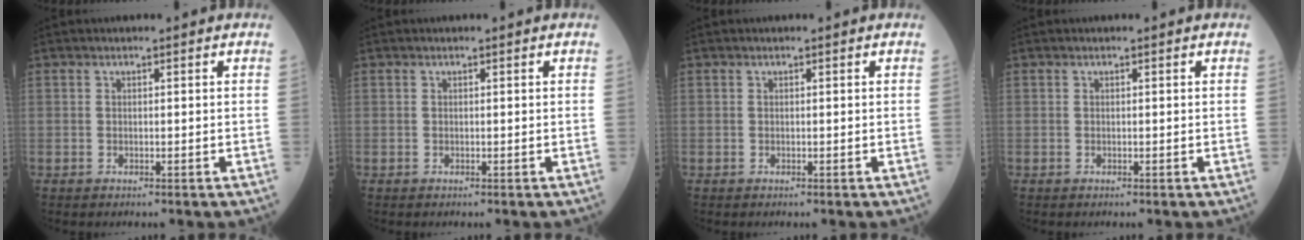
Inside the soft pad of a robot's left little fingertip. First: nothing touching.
{"total": 0.0}
{"total": 0.0}
{"total": 0.0}